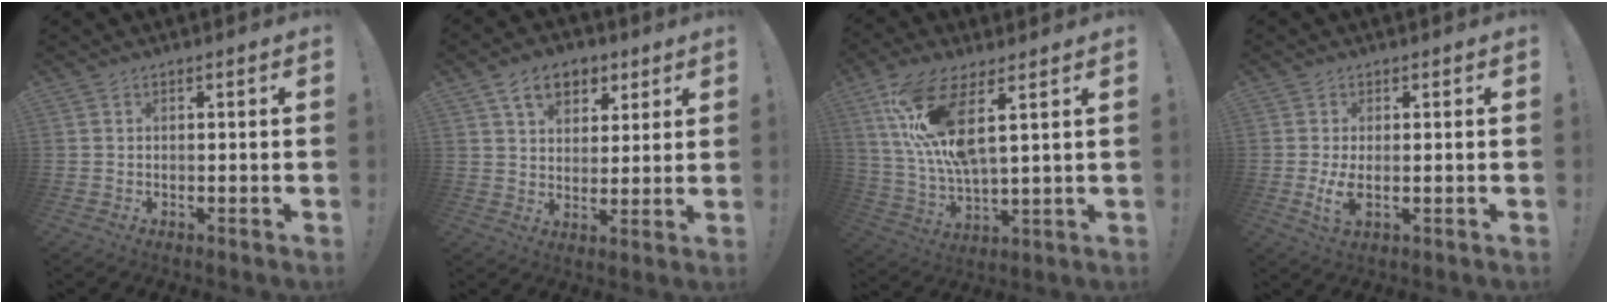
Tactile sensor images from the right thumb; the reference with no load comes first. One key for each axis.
{"total": 10.8, "fx": 5.8, "fy": 7.5, "fz": 5.1, "tx": -0.075, "ty": -0.017, "tz": 0.111}
{"total": 15.9, "fx": 7.3, "fy": 4.6, "fz": 13.3, "tx": -0.267, "ty": -0.033, "tz": 0.123}
{"total": 4.6, "fx": -0.5, "fy": 1.7, "fz": 4.3, "tx": -0.080, "ty": -0.013, "tz": -0.009}